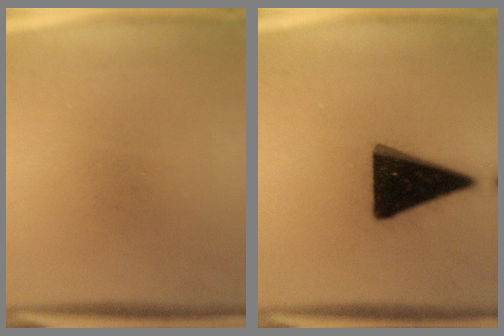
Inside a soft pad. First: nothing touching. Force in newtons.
{"total": 19.2}